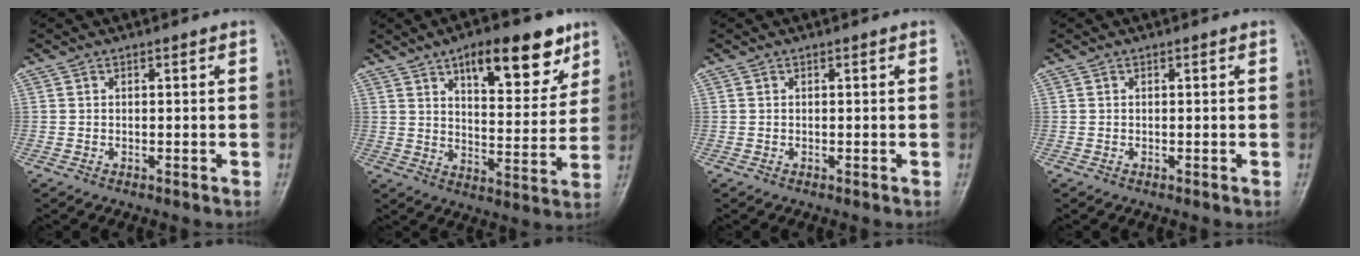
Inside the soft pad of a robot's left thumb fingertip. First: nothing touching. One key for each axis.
{"total": 15.6, "fx": 9.0, "fy": 6.4, "fz": 11.1, "tx": -0.115, "ty": -0.044, "tz": 0.135}
{"total": 0.0}
{"total": 0.0}